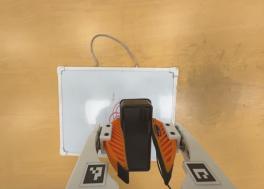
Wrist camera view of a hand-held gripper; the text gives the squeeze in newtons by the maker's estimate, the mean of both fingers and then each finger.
{"total": 8.5, "left": 7.0, "right": 10.0}